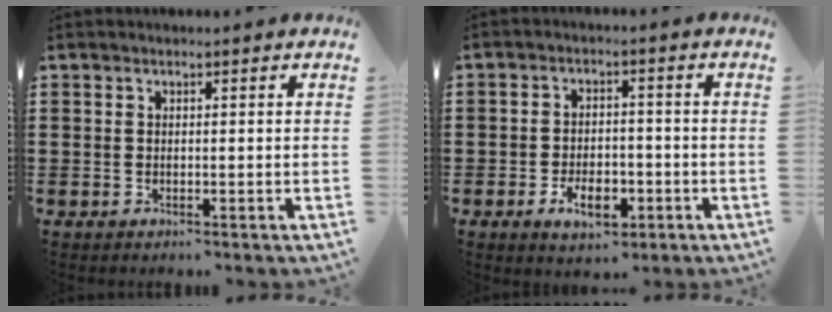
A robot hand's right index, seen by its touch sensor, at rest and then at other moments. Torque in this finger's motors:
{"motor_torque": [0.28, -0.26, 0.45, 0.03]}